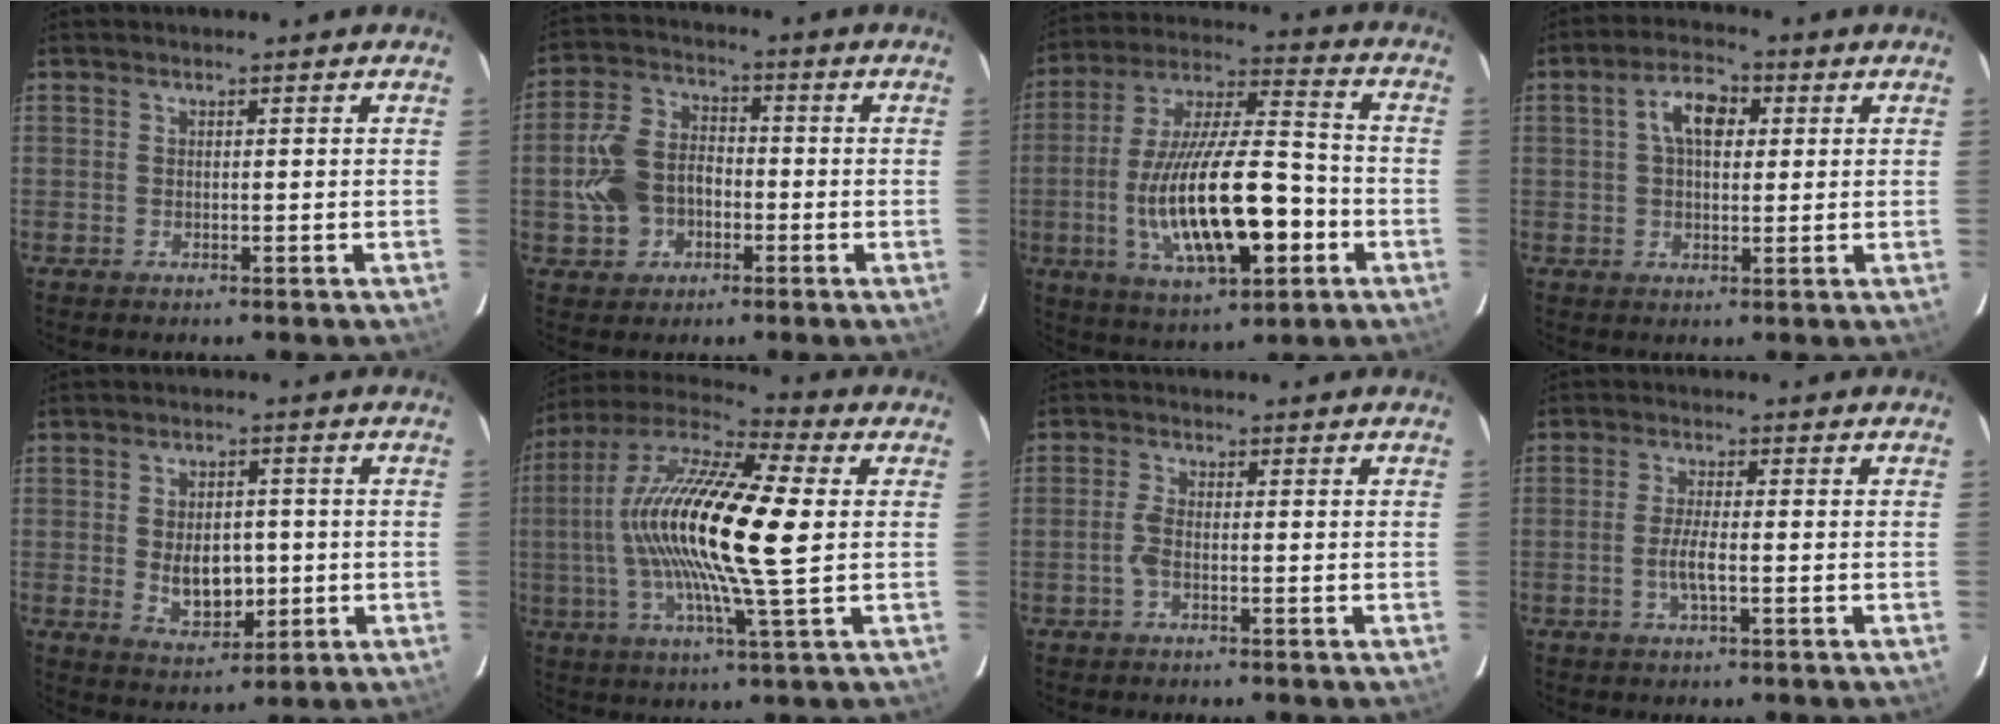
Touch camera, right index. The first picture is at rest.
{"total": 10.2, "force": [-2.7, 8.0, 5.8], "torque": [-0.138, 0.021, -0.042]}
{"total": 21.7, "force": [-5.9, 7.0, 19.7], "torque": [-0.375, -0.005, -0.087]}
{"total": 6.8, "force": [1.7, 3.9, 5.3], "torque": [-0.093, 0.022, 0.029]}
{"total": 8.0, "force": [-0.7, 5.0, 6.2], "torque": [-0.112, -0.004, 0.001]}
{"total": 22.4, "force": [1.9, 3.4, 22.0], "torque": [-0.398, 0.010, 0.011]}
{"total": 2.2, "force": [-0.8, 0.5, 1.9], "torque": [-0.046, 0.002, -0.018]}
{"total": 3.8, "force": [-1.1, 0.4, 3.6], "torque": [-0.069, -0.003, -0.021]}